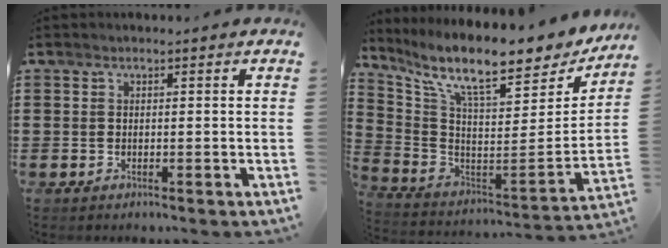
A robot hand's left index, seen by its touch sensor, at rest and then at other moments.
{"total": 11.5, "force": [9.2, 1.3, 6.8], "torque": [-0.153, -0.076, 0.151]}